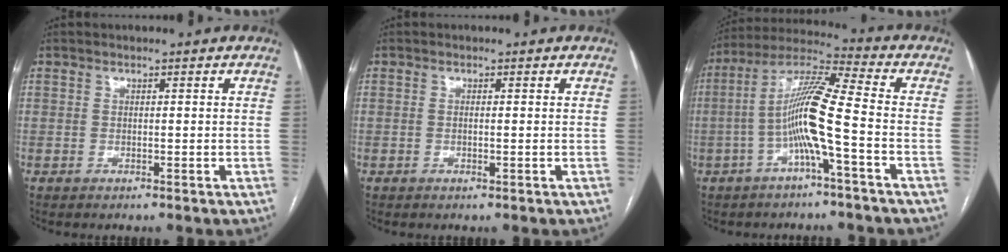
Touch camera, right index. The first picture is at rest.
{"total": 0.6, "force": [0.0, 0.1, 0.6], "torque": [-0.013, 0.000, 0.002]}
{"total": 10.7, "force": [-2.8, -0.4, 10.4], "torque": [-0.204, 0.021, -0.058]}